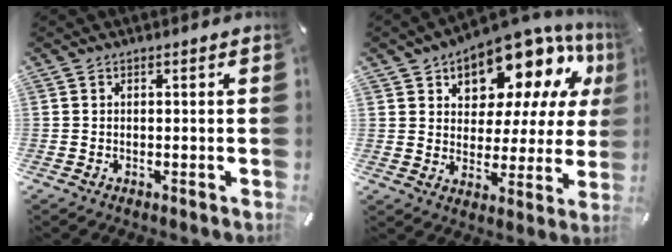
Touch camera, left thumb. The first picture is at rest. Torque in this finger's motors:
{"motor_torque": [2.51, 2.50, 1.46, -1.31, 0.33]}